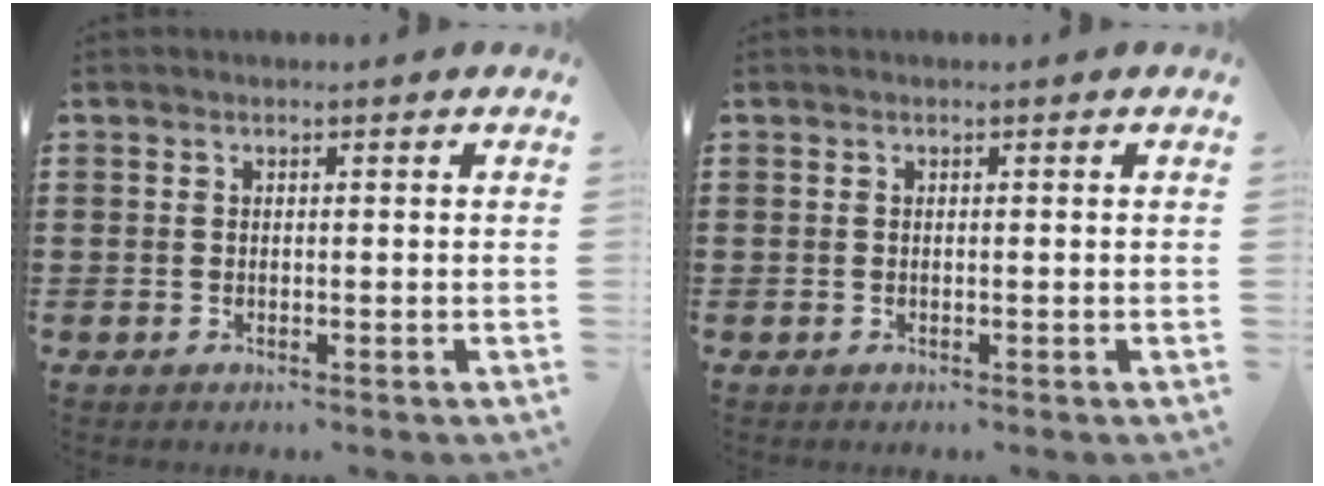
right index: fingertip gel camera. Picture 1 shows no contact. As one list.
[{"total": 0.0}]